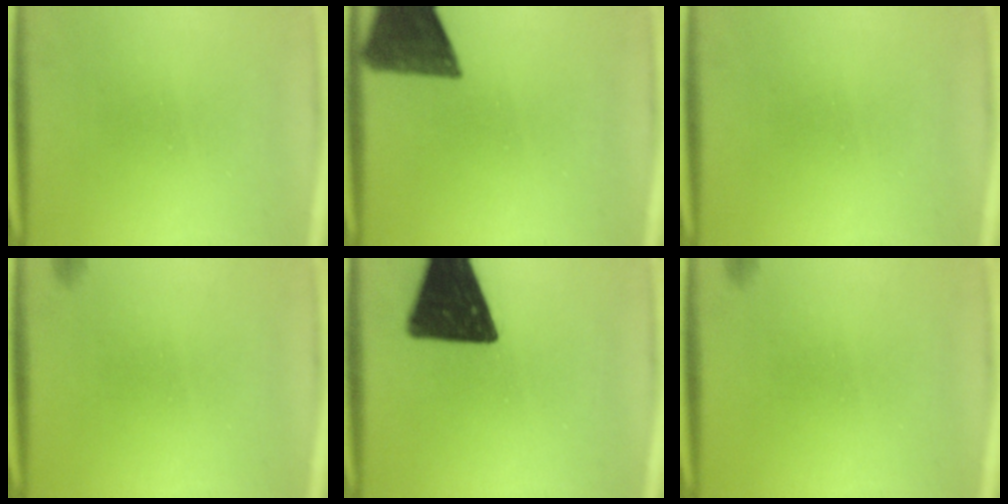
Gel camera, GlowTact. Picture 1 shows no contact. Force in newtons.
{"total": 10.6}
{"total": 0.0}
{"total": 0.6}
{"total": 17.3}
{"total": 0.6}